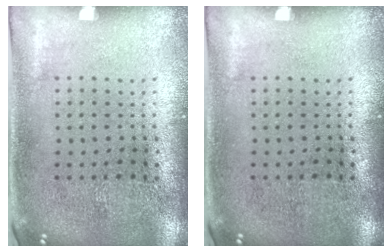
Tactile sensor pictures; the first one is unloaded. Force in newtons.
{"total": 0.0}